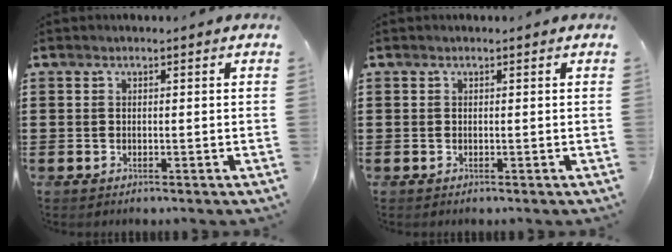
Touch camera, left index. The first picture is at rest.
{"total": 0.0}